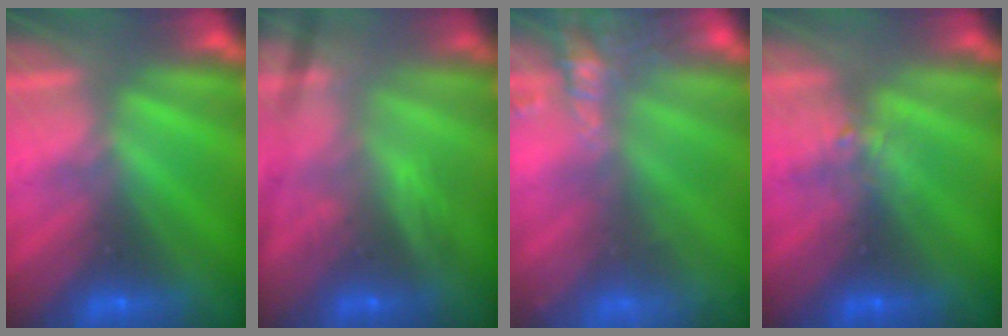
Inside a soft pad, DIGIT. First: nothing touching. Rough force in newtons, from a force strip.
{"total": 3.5}
{"total": 7.7}
{"total": 2.2}